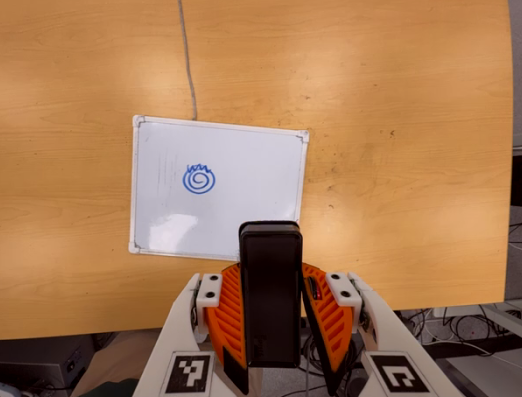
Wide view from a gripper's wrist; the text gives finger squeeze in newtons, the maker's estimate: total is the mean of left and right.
{"total": 6.5, "left": 5.1, "right": 7.9}